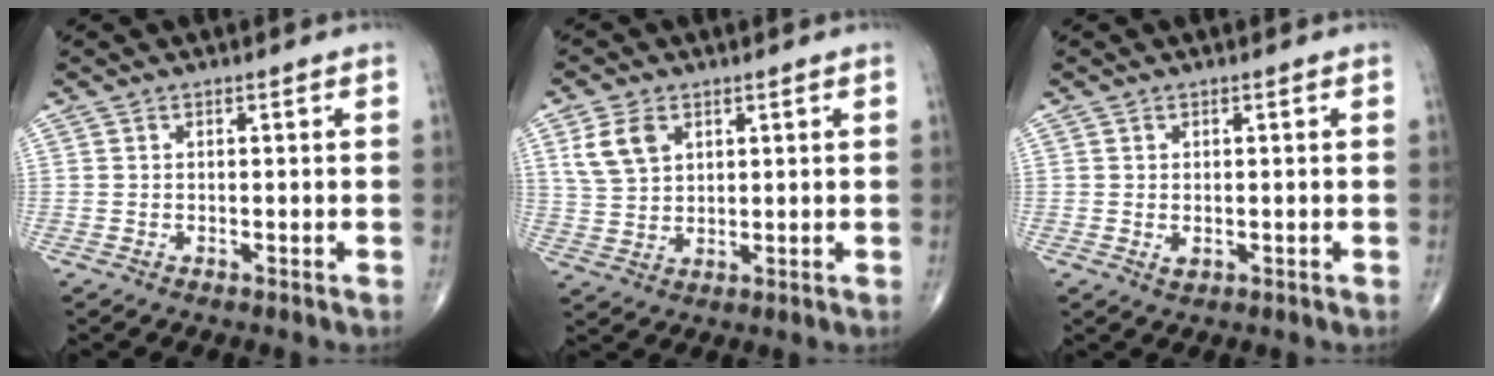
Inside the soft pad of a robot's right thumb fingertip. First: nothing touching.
{"total": 6.8, "force": [2.9, 4.5, 4.2], "torque": [-0.072, -0.005, 0.064]}
{"total": 1.2, "force": [-0.1, 0.9, 0.9], "torque": [-0.012, -0.002, 0.001]}